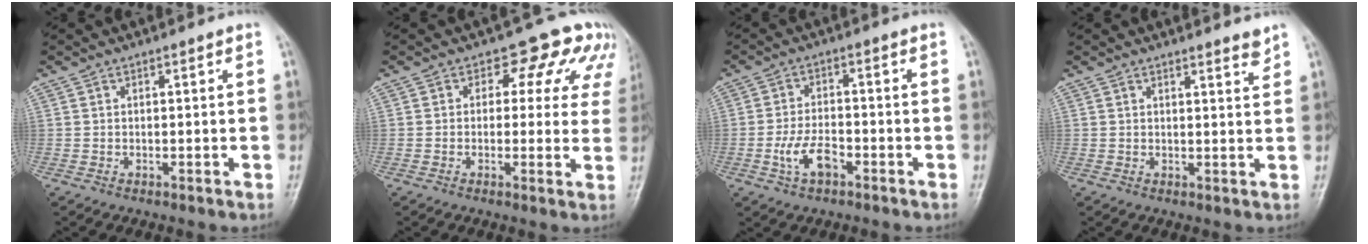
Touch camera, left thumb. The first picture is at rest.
{"total": 9.1, "force": [4.9, 6.1, 4.7], "torque": [-0.003, -0.012, 0.036]}
{"total": 6.1, "force": [-2.7, 3.2, 4.5], "torque": [-0.086, 0.017, -0.052]}
{"total": 2.1, "force": [1.9, 0.3, 0.8], "torque": [-0.004, -0.019, 0.024]}